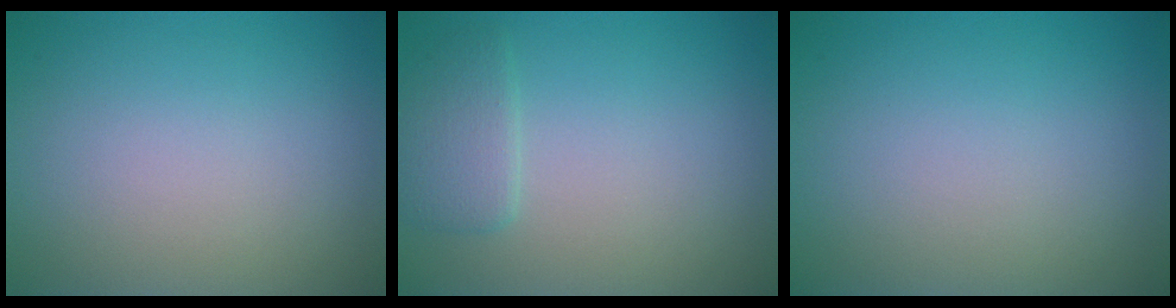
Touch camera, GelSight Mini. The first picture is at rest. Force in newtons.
{"total": 2.0, "press": 2.0, "slide": 0.3}
{"total": 0.0}